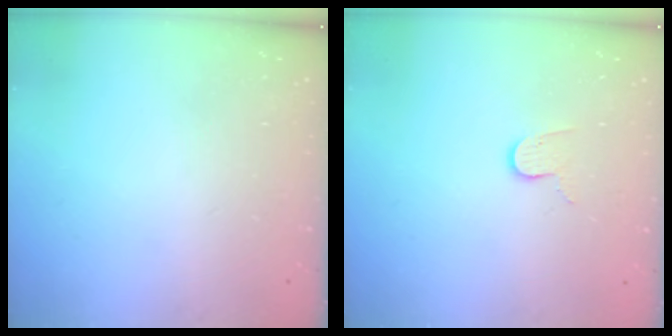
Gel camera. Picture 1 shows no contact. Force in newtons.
{"total": 6.0, "press": 6.0, "slide": 0.2}